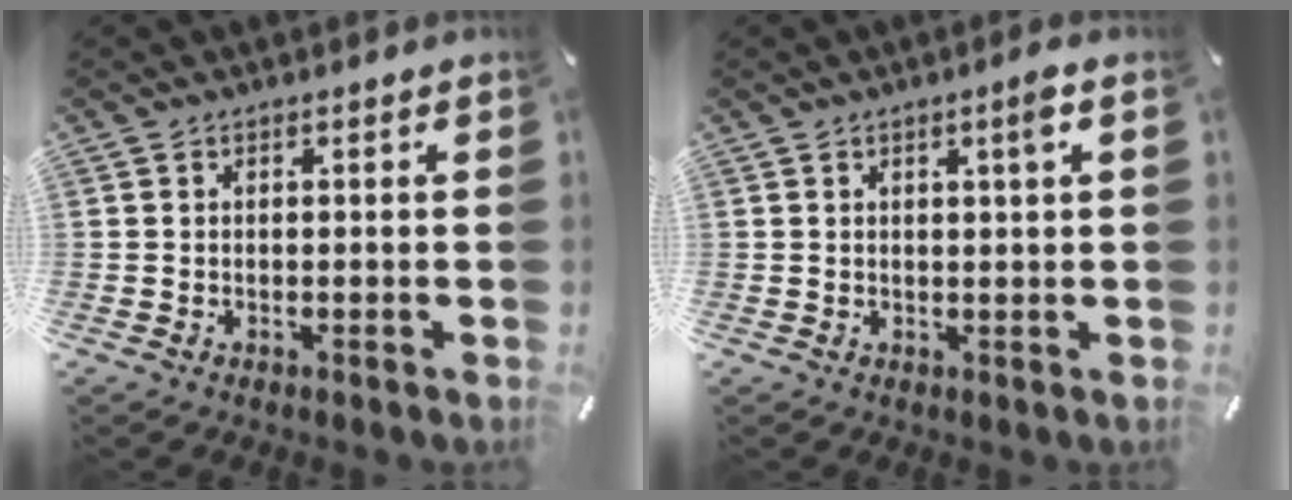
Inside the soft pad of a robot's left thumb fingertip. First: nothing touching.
{"total": 3.0, "force": [1.3, 0.2, 2.7], "torque": [-0.047, -0.004, 0.018]}